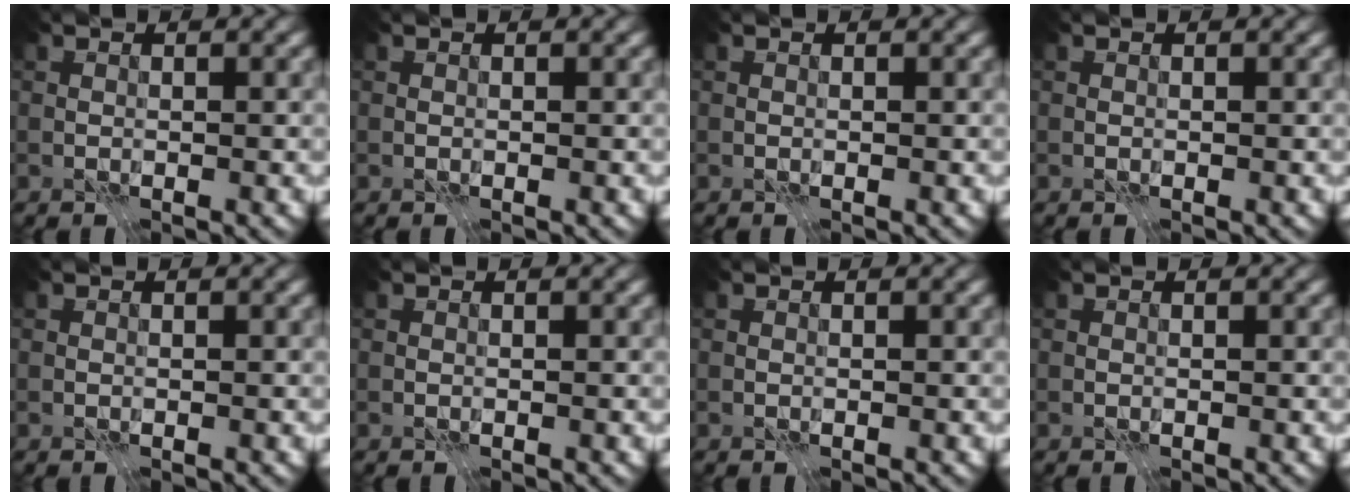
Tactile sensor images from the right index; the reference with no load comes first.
{"total": 0.0}
{"total": 0.0}
{"total": 0.0}
{"total": 0.0}
{"total": 0.0}
{"total": 0.0}
{"total": 0.0}